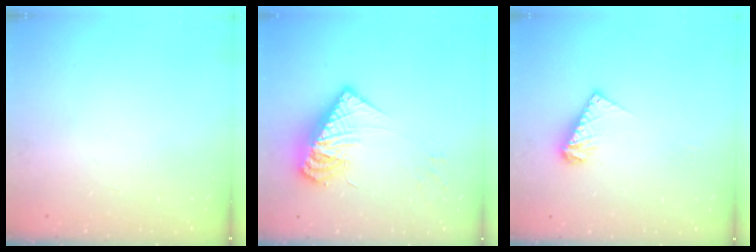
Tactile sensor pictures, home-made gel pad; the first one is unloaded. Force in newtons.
{"total": 13.8, "press": 13.7, "slide": 1.4}
{"total": 9.0, "press": 8.9, "slide": 0.9}